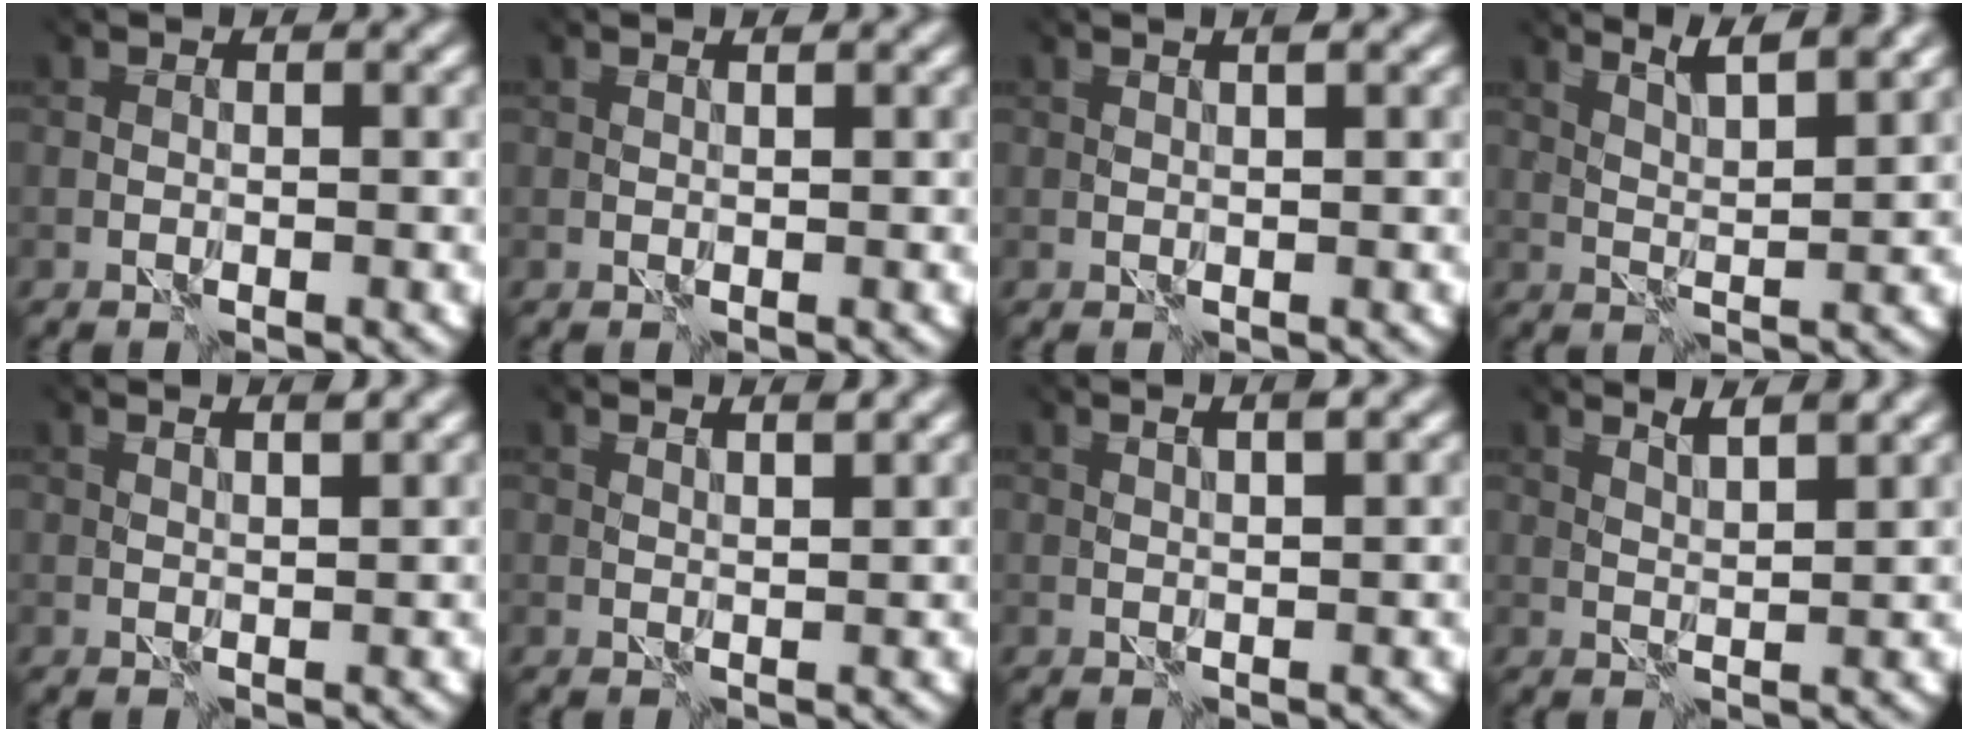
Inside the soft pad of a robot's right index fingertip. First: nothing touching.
{"total": 0.7, "force": [0.7, 0.0, 0.2], "torque": [-0.010, 0.002, 0.010]}
{"total": 0.7, "force": [0.4, -0.6, 0.1], "torque": [-0.003, 0.000, 0.017]}
{"total": 4.3, "force": [3.7, 0.2, 2.2], "torque": [-0.026, 0.015, 0.056]}
{"total": 2.2, "force": [2.2, -0.3, 0.3], "torque": [-0.003, 0.008, 0.026]}
{"total": 3.0, "force": [3.0, 0.0, 0.8], "torque": [-0.008, 0.016, 0.036]}
{"total": 1.4, "force": [1.2, -0.4, 0.5], "torque": [0.005, 0.004, 0.016]}
{"total": 2.7, "force": [2.4, -0.3, 1.2], "torque": [-0.018, 0.007, 0.044]}